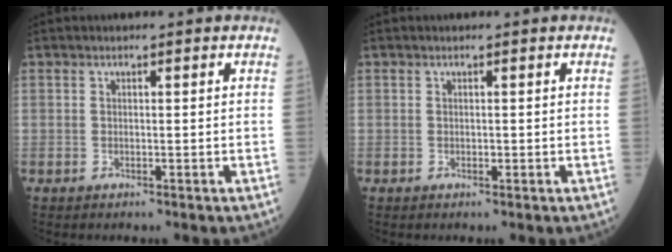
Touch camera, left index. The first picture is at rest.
{"total": 1.0, "force": [-1.0, 0.1, -0.1], "torque": [0.003, -0.005, -0.017]}